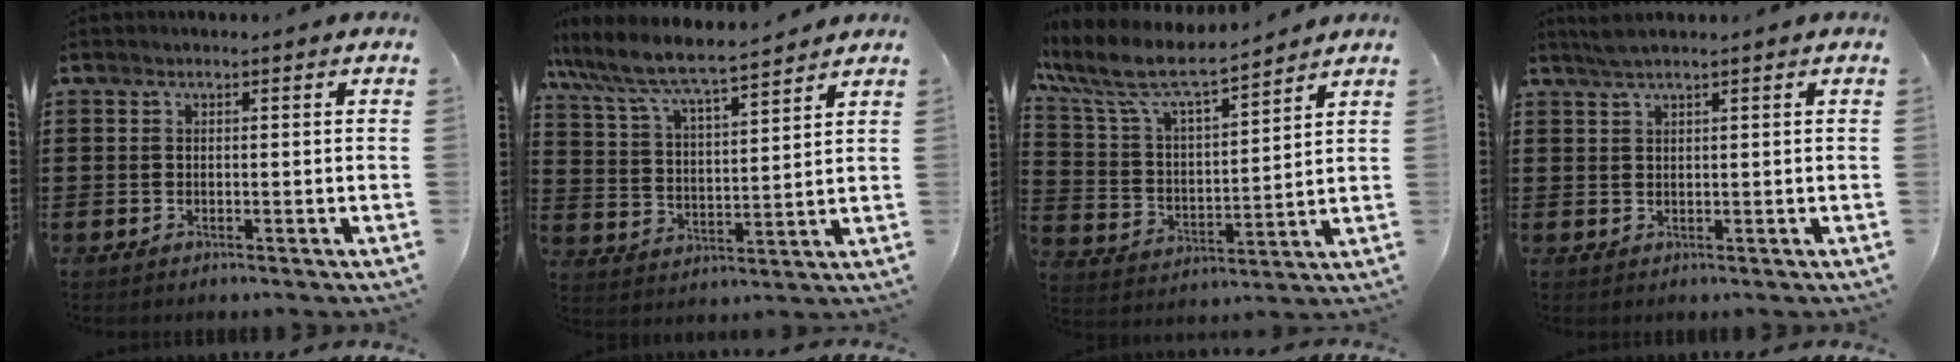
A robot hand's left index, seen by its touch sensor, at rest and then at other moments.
{"total": 6.7, "force": [6.2, 0.6, 2.4], "torque": [-0.074, -0.037, 0.103]}
{"total": 9.2, "force": [7.6, 2.2, 4.6], "torque": [-0.123, -0.036, 0.130]}
{"total": 2.0, "force": [1.5, 0.0, 1.3], "torque": [-0.027, 0.000, 0.028]}